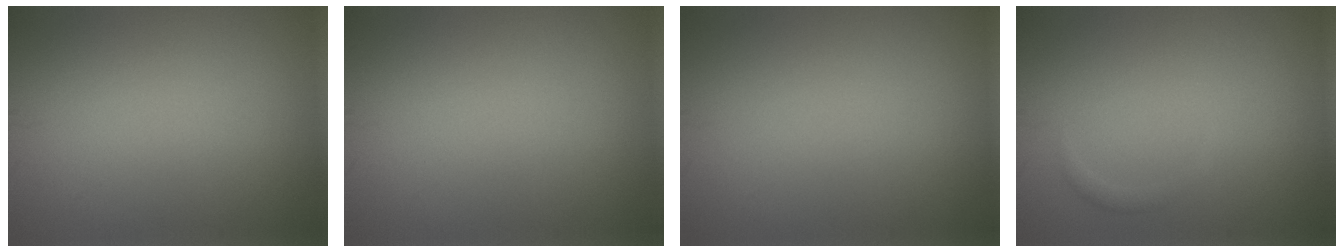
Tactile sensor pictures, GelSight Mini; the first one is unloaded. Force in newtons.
{"total": 0.0}
{"total": 0.0}
{"total": 0.8, "press": 0.8, "slide": 0.1}